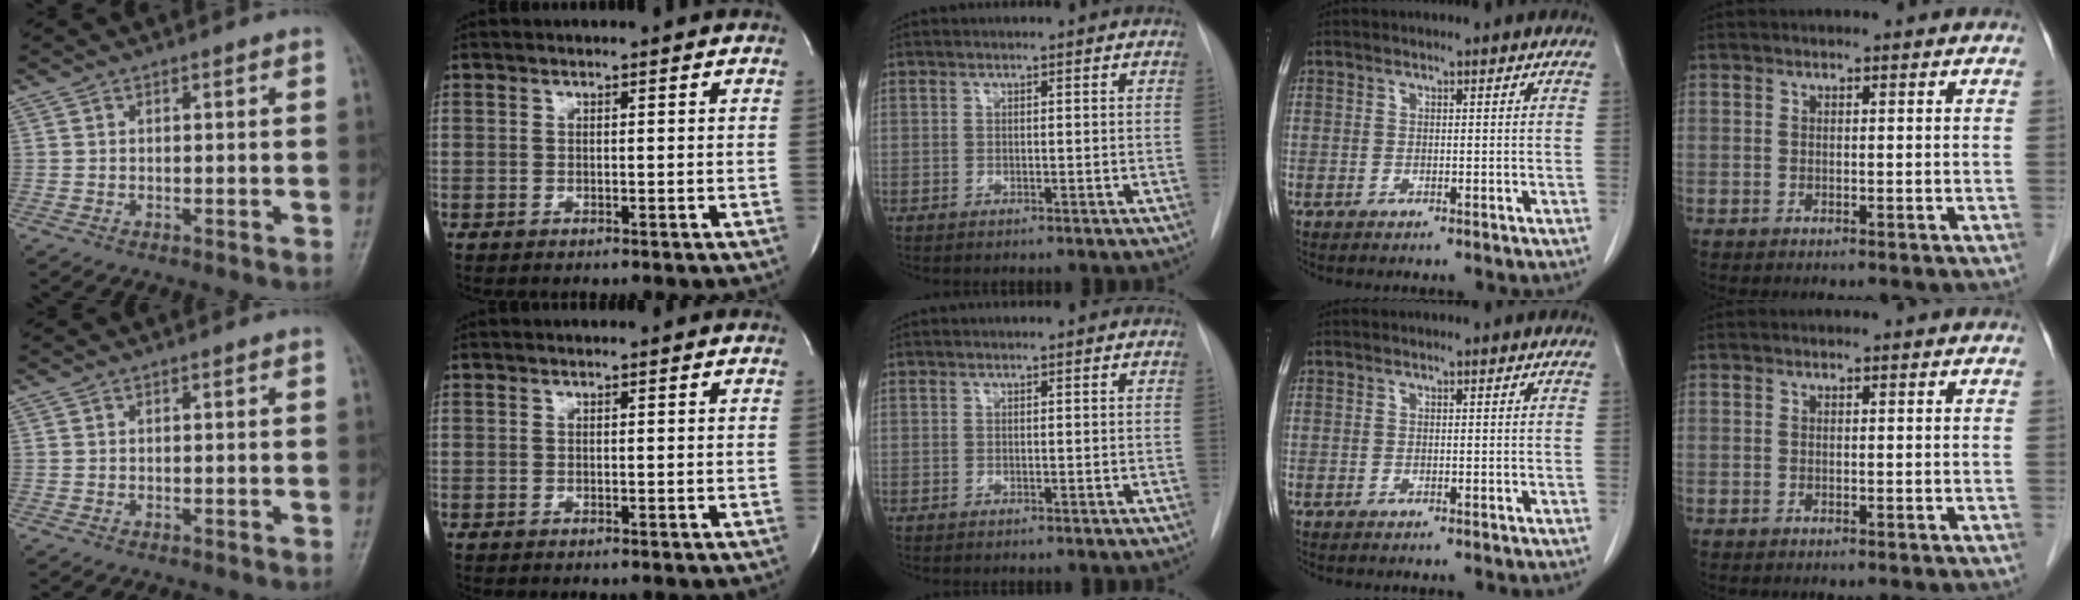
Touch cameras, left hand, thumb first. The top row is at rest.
{}